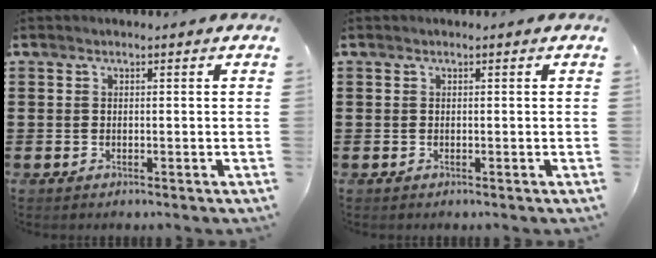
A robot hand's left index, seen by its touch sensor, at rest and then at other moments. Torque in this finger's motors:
{"motor_torque": [0.03, 0.03, 0.00, 0.00]}